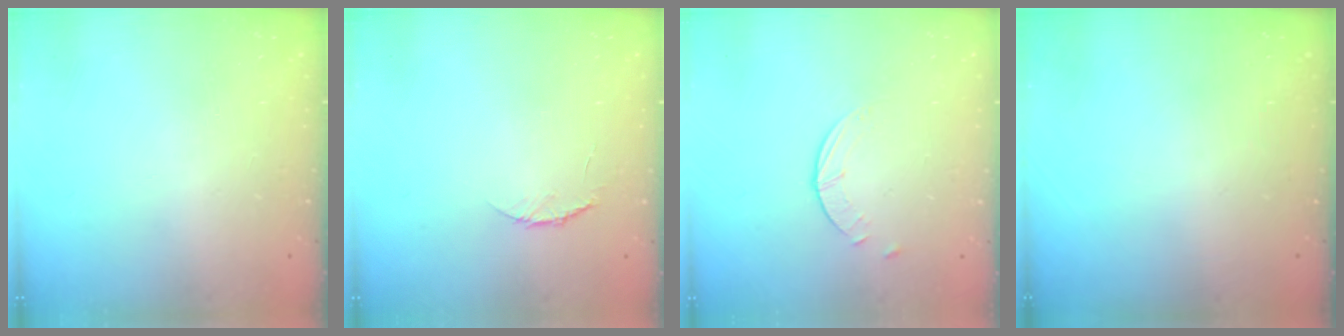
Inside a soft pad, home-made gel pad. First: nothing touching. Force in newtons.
{"total": 3.7, "press": 3.6, "slide": 0.4}
{"total": 0.9, "press": 0.9, "slide": 0.1}
{"total": 0.0}